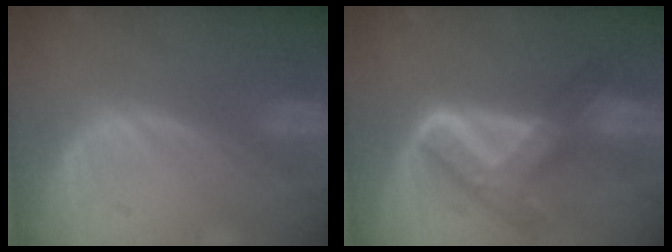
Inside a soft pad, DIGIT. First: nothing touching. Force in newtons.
{"total": 8.2, "press": 8.2, "slide": 0.6}